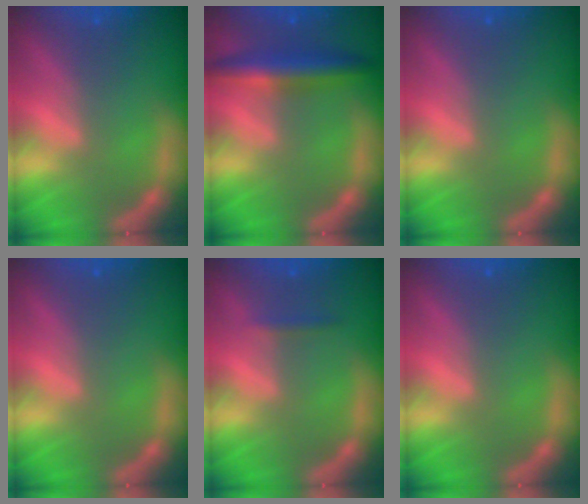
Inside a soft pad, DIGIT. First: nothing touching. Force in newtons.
{"total": 5.0}
{"total": 0.0}
{"total": 0.0}
{"total": 0.9}
{"total": 0.0}